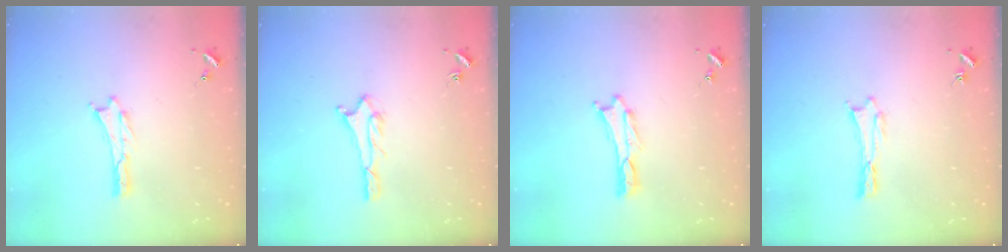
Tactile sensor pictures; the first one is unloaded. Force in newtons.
{"total": 1.6, "press": 1.6, "slide": 0.1}
{"total": 0.0}
{"total": 0.0}